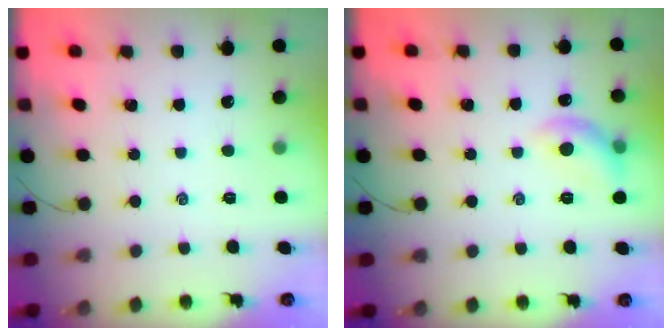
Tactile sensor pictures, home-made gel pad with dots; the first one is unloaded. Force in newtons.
{"total": 8.5, "press": 8.4, "slide": 0.7}